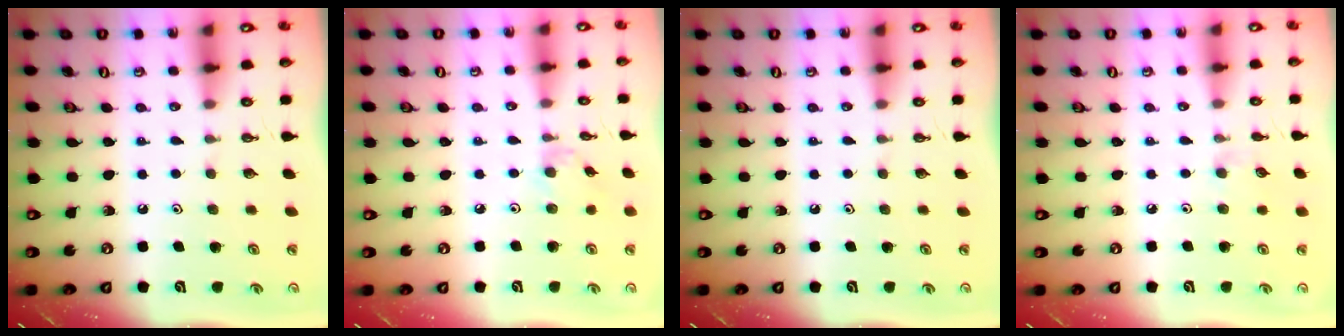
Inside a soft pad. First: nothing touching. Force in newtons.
{"total": 4.3, "press": 4.2, "slide": 0.6}
{"total": 0.0}
{"total": 2.6, "press": 2.6, "slide": 0.4}